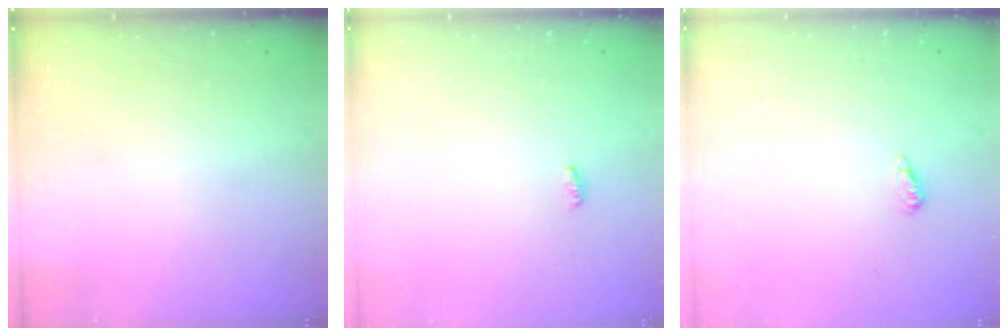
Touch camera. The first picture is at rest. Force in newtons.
{"total": 3.1, "press": 2.7, "slide": 1.5}
{"total": 2.2, "press": 2.2, "slide": 0.5}